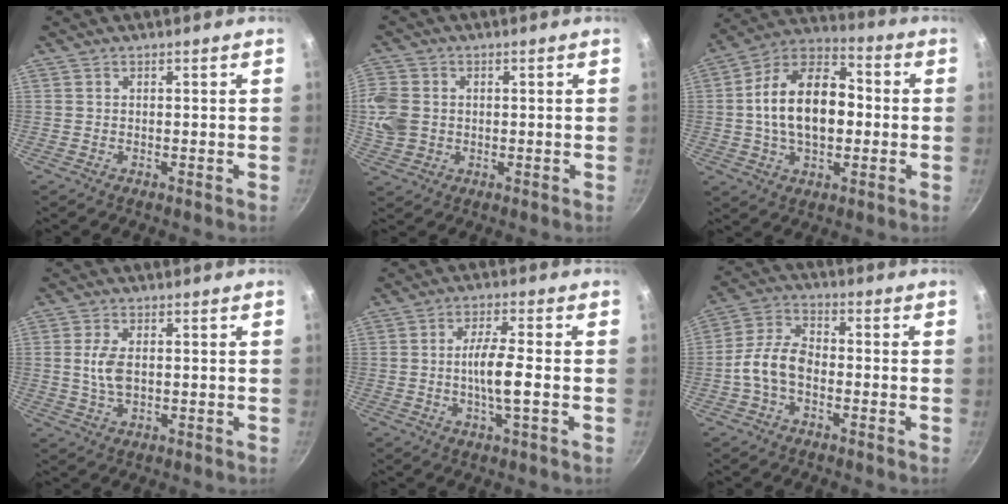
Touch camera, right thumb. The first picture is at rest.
{"total": 9.2, "force": [0.3, 7.7, 5.0], "torque": [-0.113, 0.001, 0.001]}
{"total": 18.1, "force": [-0.1, 11.3, 14.2], "torque": [-0.212, 0.035, -0.017]}
{"total": 5.0, "force": [0.3, 2.7, 4.2], "torque": [-0.082, 0.001, 0.006]}
{"total": 7.1, "force": [-1.1, 1.1, 7.0], "torque": [-0.133, 0.011, -0.021]}
{"total": 8.1, "force": [-2.3, 5.0, 6.0], "torque": [-0.111, 0.038, -0.055]}